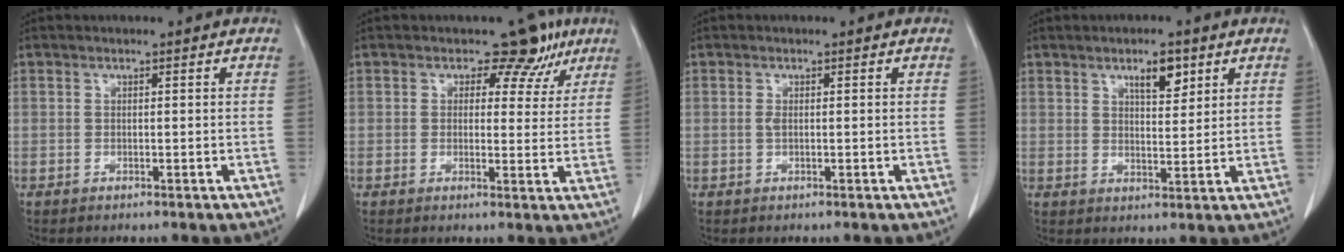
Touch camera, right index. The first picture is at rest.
{"total": 7.7, "force": [4.1, 5.1, 4.0], "torque": [-0.040, 0.027, 0.053]}
{"total": 1.1, "force": [-0.1, 0.5, 0.9], "torque": [-0.023, 0.001, -0.001]}
{"total": 5.4, "force": [3.0, 2.0, 4.1], "torque": [-0.069, 0.001, 0.051]}